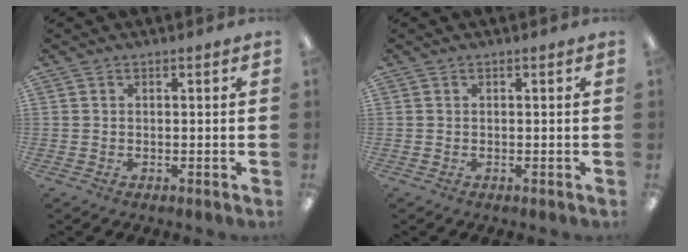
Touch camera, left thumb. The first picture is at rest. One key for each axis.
{"total": 0.0}